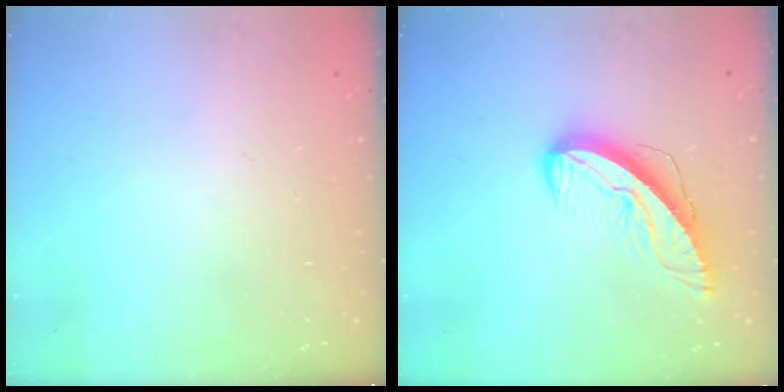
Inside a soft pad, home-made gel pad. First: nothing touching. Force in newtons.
{"total": 10.0, "press": 10.0, "slide": 1.1}